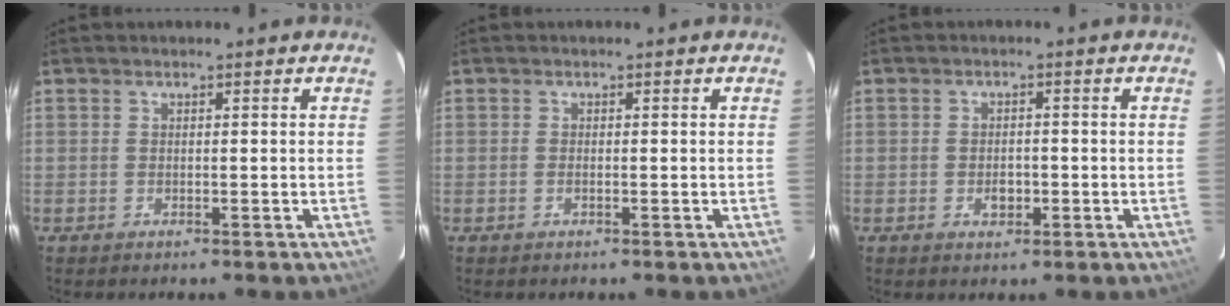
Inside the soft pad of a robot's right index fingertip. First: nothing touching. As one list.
[{"total": 0.6, "force": [-0.2, 0.2, 0.4], "torque": [-0.010, 0.000, -0.005]}, {"total": 2.6, "force": [-0.8, 2.0, 1.5], "torque": [-0.025, 0.001, -0.011]}]